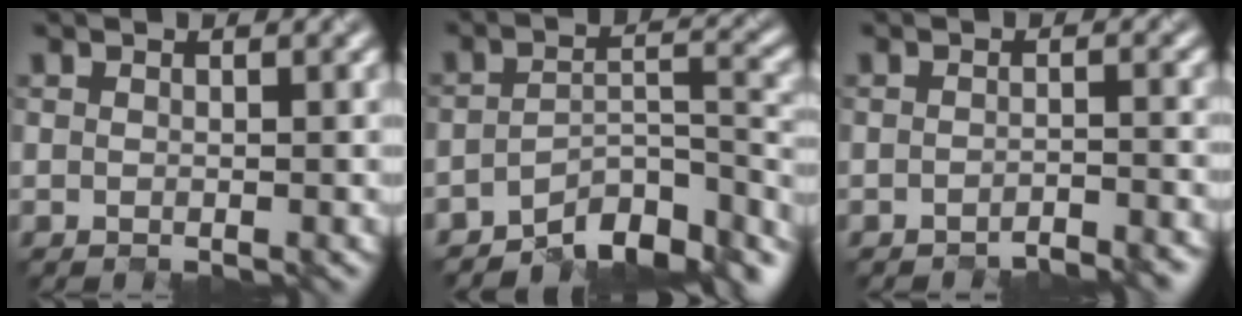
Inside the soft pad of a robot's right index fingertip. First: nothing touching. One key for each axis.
{"total": 7.0, "fx": -5.8, "fy": 2.2, "fz": 3.3, "tx": -0.038, "ty": -0.006, "tz": -0.094}
{"total": 2.7, "fx": -2.7, "fy": -0.1, "fz": 0.4, "tx": -0.008, "ty": 0.000, "tz": -0.043}